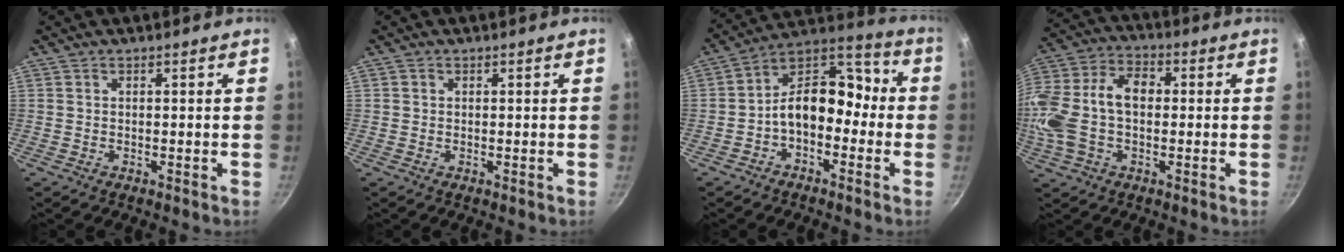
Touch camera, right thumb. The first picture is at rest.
{"total": 0.6, "force": [0.1, 0.5, 0.1], "torque": [0.001, 0.002, -0.001]}
{"total": 13.3, "force": [-2.7, 9.0, 9.4], "torque": [-0.109, 0.067, -0.064]}
{"total": 17.3, "force": [-0.5, 11.2, 13.2], "torque": [-0.255, 0.037, -0.023]}